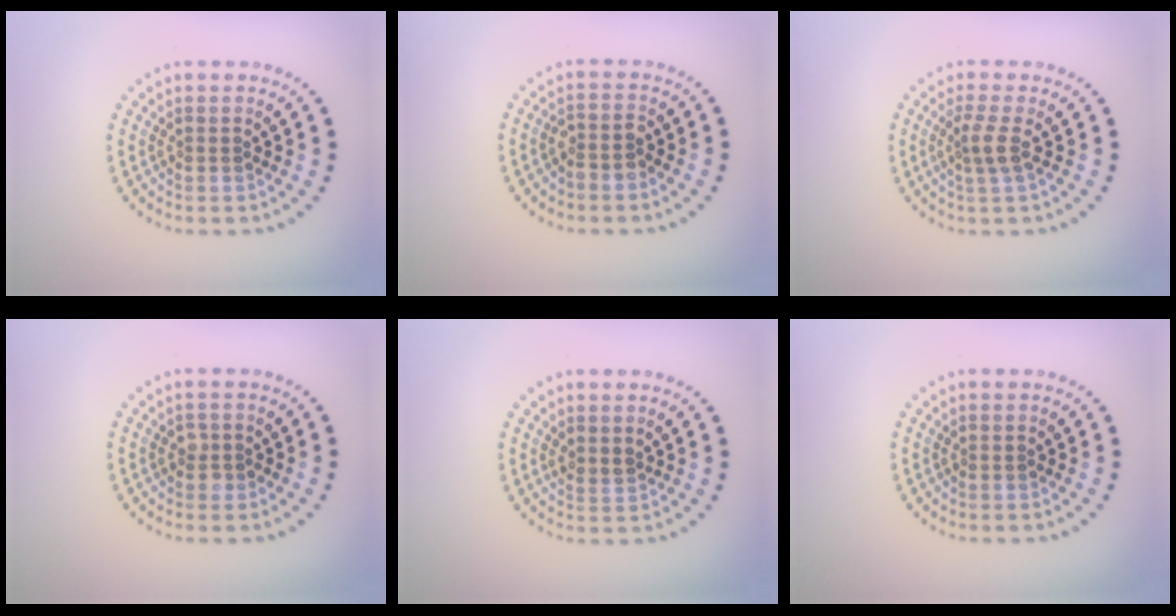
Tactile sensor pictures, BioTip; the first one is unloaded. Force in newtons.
{"total": 1.6, "press": 1.5, "slide": 0.7}
{"total": 2.1, "press": 1.6, "slide": 1.4}
{"total": 1.2, "press": 1.1, "slide": 0.4}
{"total": 0.8, "press": 0.4, "slide": 0.7}
{"total": 0.0}